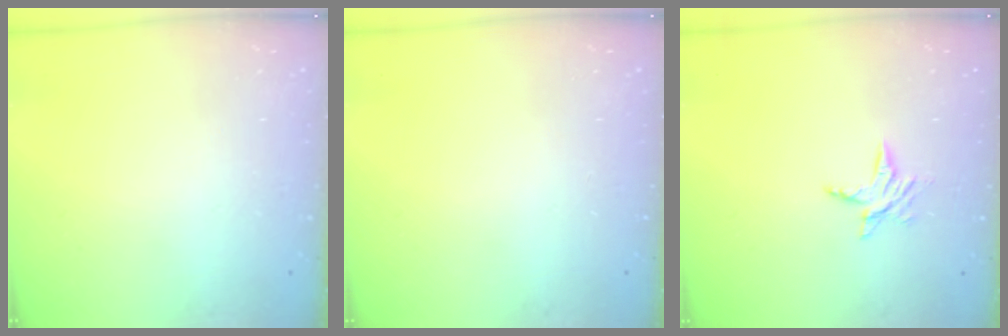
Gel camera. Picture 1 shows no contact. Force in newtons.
{"total": 0.0}
{"total": 5.5, "press": 5.5, "slide": 0.5}